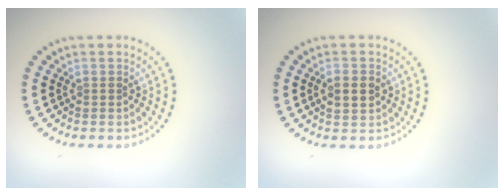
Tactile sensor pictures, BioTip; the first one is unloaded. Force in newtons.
{"total": 2.4, "press": 2.4, "slide": 0.1}